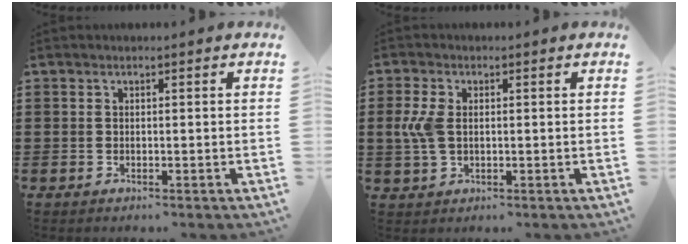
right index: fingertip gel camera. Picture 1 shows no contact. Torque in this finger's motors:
{"motor_torque": [0.70, -0.07, 0.18, 0.14]}